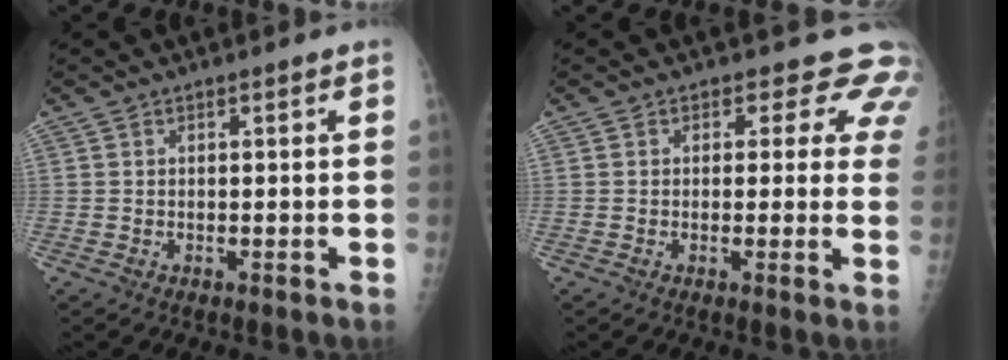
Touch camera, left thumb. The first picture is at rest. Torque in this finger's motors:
{"motor_torque": [0.11, 0.30, -0.14, -0.02, 0.03]}